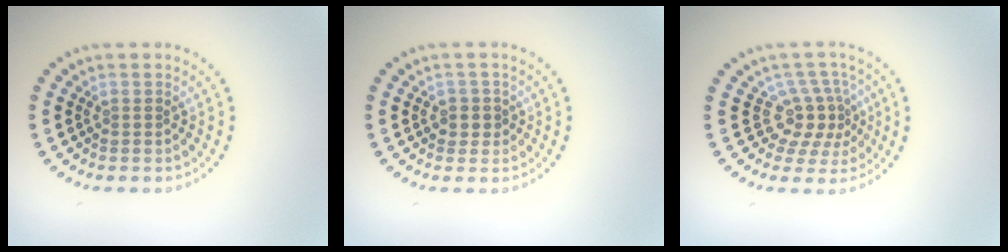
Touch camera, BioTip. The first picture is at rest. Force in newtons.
{"total": 1.5, "press": 1.2, "slide": 0.8}
{"total": 3.4, "press": 2.4, "slide": 2.3}